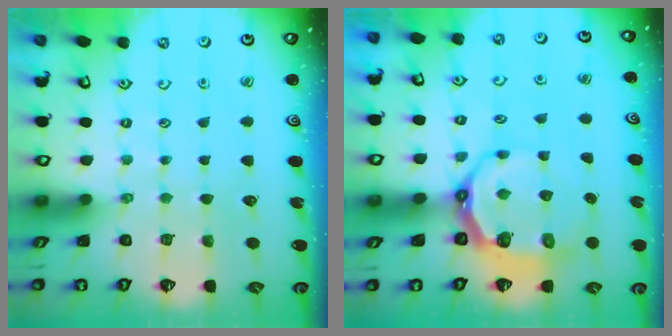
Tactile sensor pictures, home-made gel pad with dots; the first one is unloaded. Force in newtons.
{"total": 8.8, "press": 7.9, "slide": 3.9}